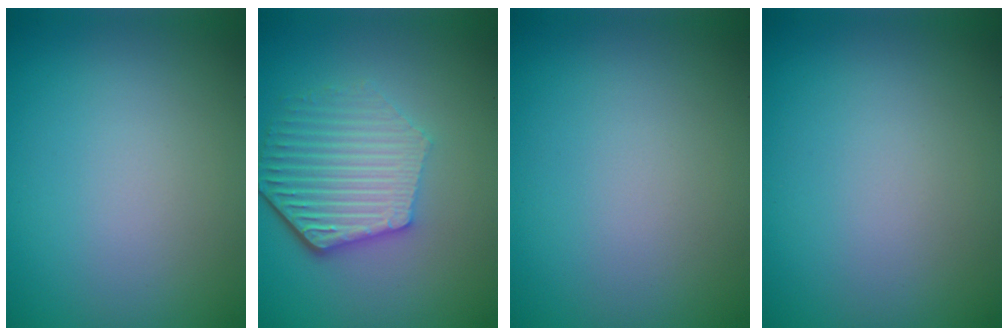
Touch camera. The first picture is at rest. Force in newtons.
{"total": 5.9, "press": 4.4, "slide": 3.9}
{"total": 0.0}
{"total": 0.0}